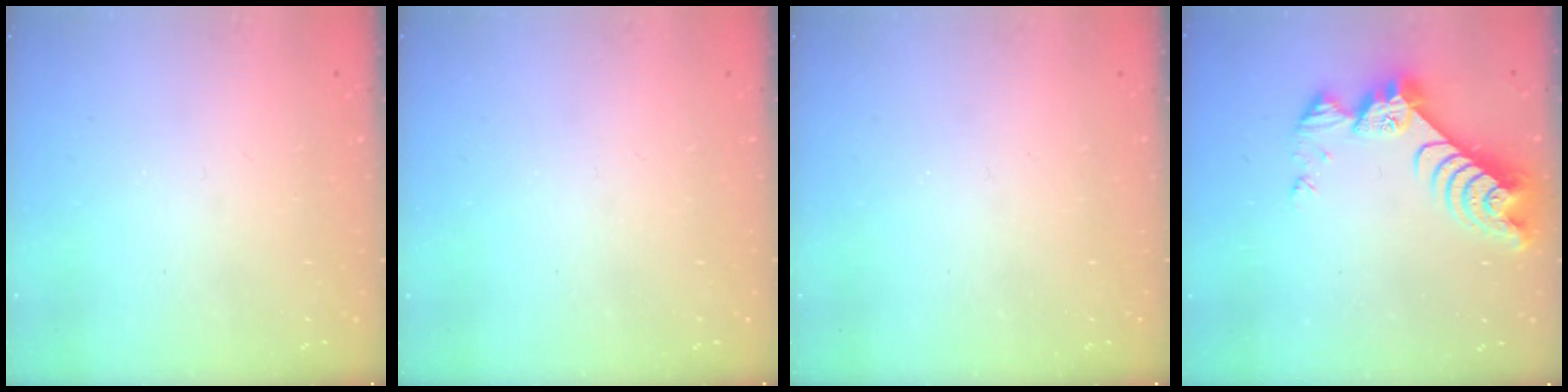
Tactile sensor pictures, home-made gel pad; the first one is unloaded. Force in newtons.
{"total": 0.0}
{"total": 0.0}
{"total": 9.9, "press": 9.9, "slide": 0.9}